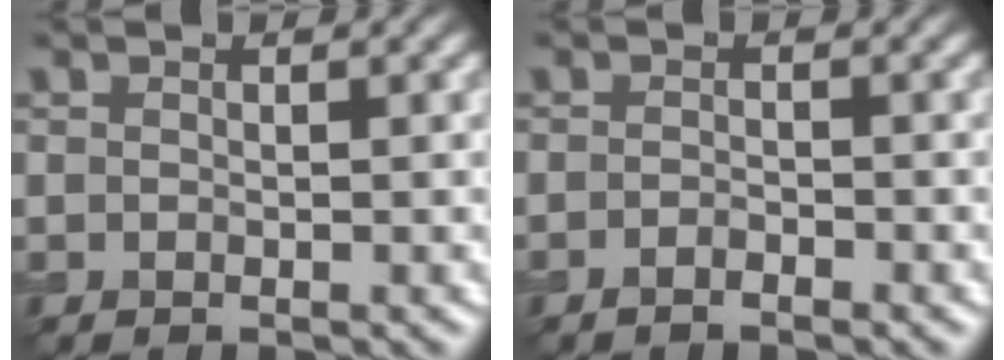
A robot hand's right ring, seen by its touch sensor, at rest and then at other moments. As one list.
[{"total": 0.6, "force": [-0.6, 0.0, 0.0], "torque": [-0.001, -0.002, -0.016]}]